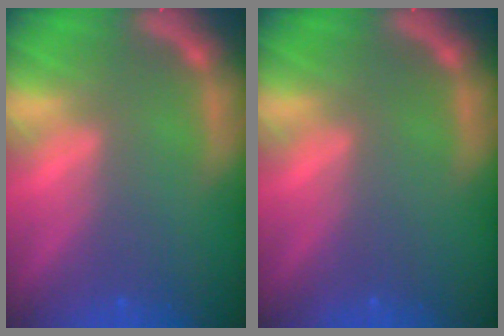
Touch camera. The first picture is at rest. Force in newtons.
{"total": 0.0}